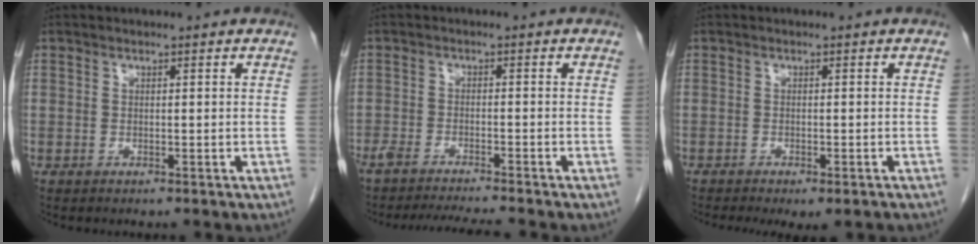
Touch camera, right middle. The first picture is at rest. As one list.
[{"total": 8.0, "force": [-7.4, -0.4, 3.2], "torque": [-0.043, -0.010, -0.117]}, {"total": 5.4, "force": [-4.1, 1.5, 3.2], "torque": [-0.034, -0.009, -0.055]}]